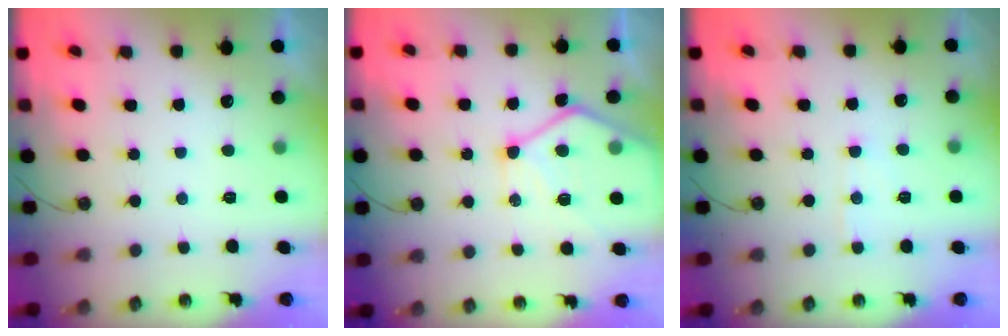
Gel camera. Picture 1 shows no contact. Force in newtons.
{"total": 13.3, "press": 13.2, "slide": 1.1}
{"total": 5.0, "press": 5.0, "slide": 0.6}